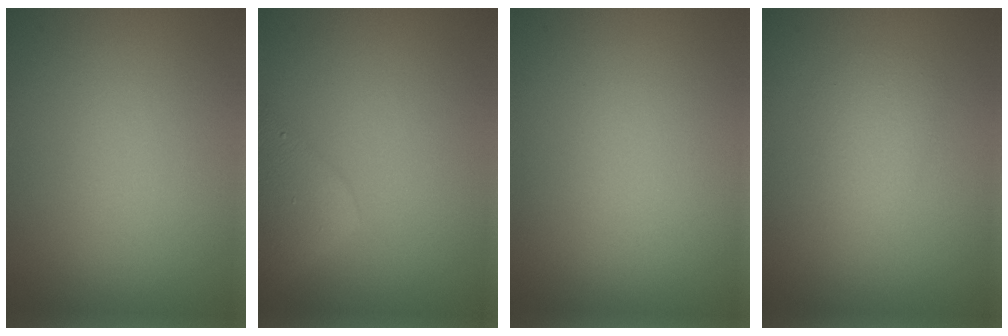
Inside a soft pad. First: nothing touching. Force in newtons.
{"total": 2.9, "press": 2.9, "slide": 0.0}
{"total": 0.0}
{"total": 1.8, "press": 1.8, "slide": 0.1}